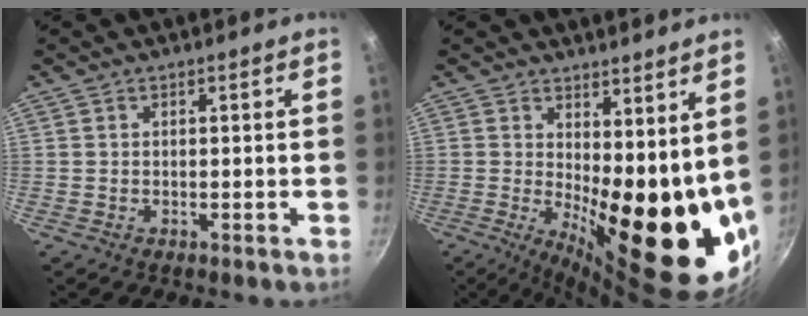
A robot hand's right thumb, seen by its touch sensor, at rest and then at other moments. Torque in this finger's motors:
{"motor_torque": [-0.39, 2.79, 2.46, -0.03, 0.62]}